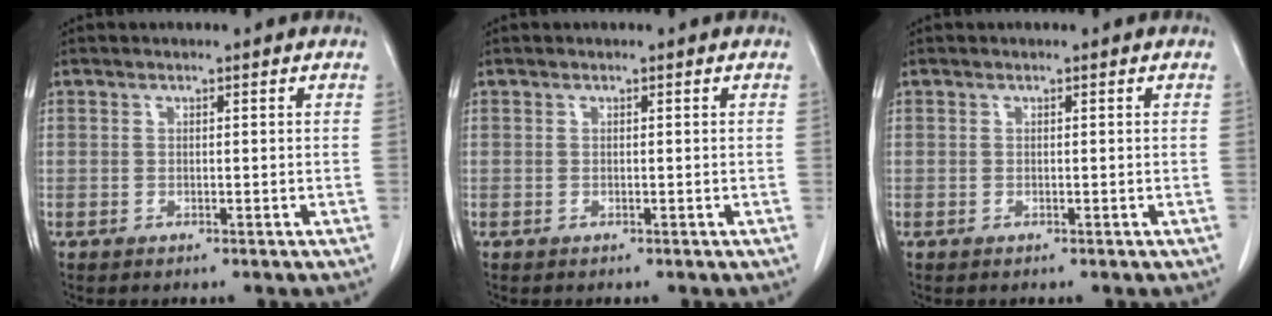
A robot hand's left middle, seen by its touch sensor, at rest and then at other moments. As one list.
[{"total": 0.0}, {"total": 0.0}]